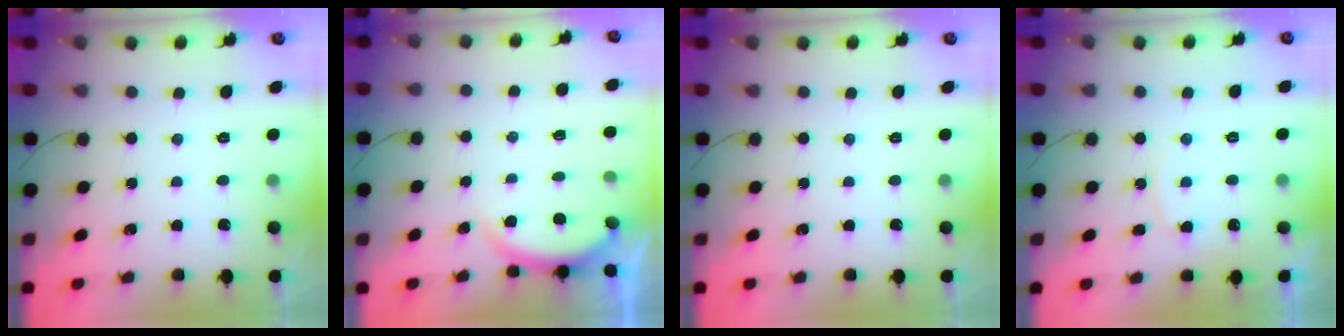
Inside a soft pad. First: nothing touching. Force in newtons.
{"total": 2.2, "press": 2.2, "slide": 0.6}
{"total": 0.0}
{"total": 6.5, "press": 6.5, "slide": 0.7}